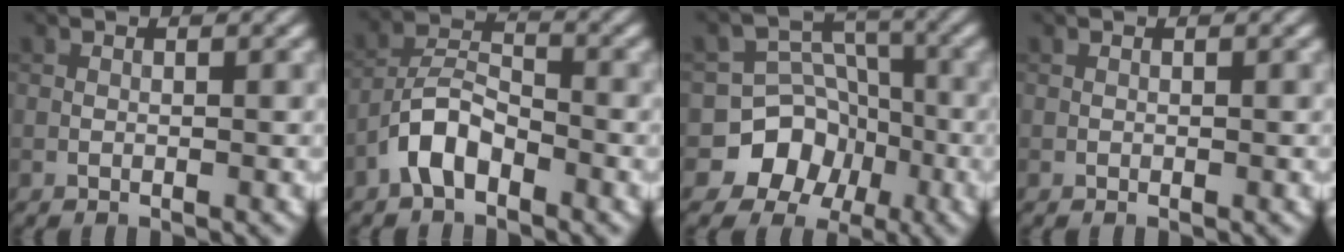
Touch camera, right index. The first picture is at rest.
{"total": 4.2, "force": [-2.7, 1.9, 2.6], "torque": [-0.046, 0.014, -0.059]}
{"total": 7.2, "force": [-3.5, 6.2, 1.1], "torque": [0.012, 0.005, -0.088]}
{"total": 0.0}